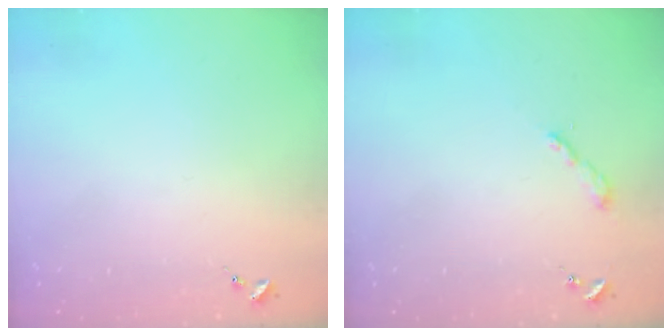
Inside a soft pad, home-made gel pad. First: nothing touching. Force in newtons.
{"total": 2.2, "press": 2.2, "slide": 0.2}